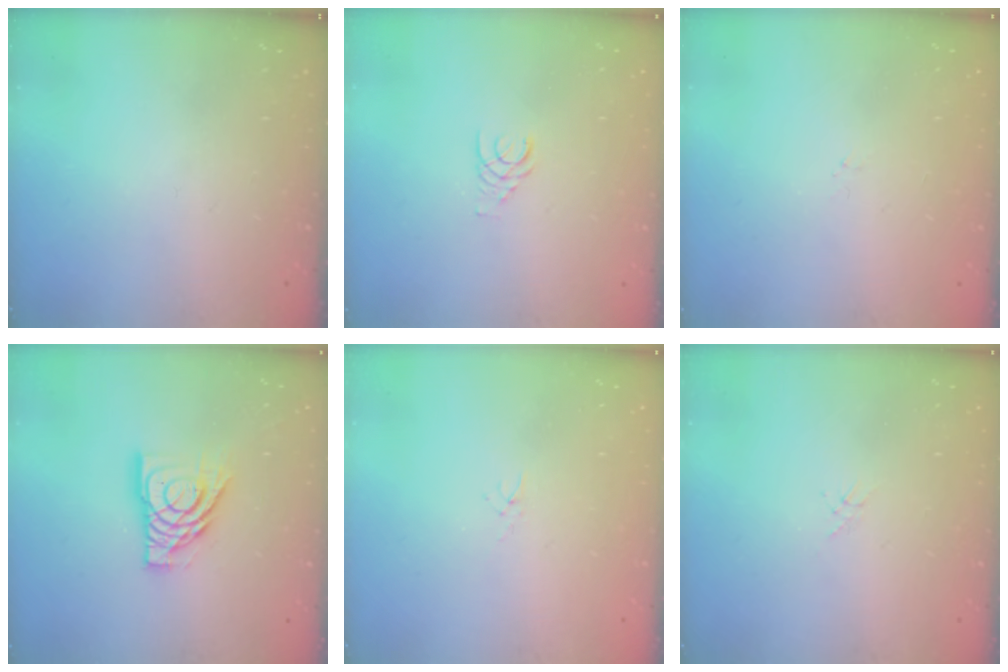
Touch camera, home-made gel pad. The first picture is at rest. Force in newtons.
{"total": 1.7, "press": 1.7, "slide": 0.2}
{"total": 0.0}
{"total": 12.2, "press": 12.2, "slide": 1.1}
{"total": 1.0, "press": 1.0, "slide": 0.3}
{"total": 1.3, "press": 1.2, "slide": 0.3}